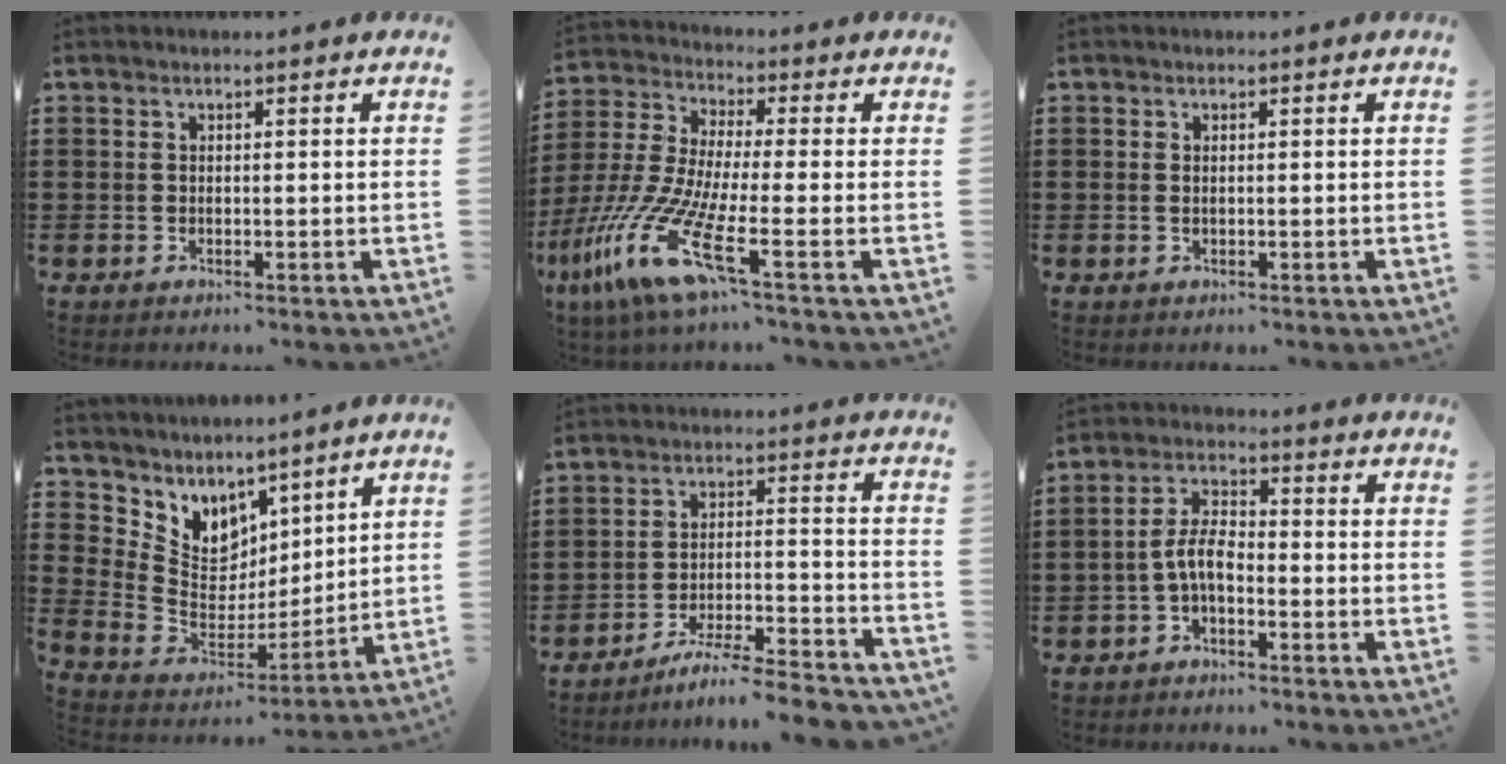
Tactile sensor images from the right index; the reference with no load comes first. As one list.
[{"total": 14.3, "force": [-7.0, 2.5, 12.2], "torque": [-0.296, -0.010, -0.139]}, {"total": 0.6, "force": [0.1, 0.1, 0.6], "torque": [-0.013, 0.000, 0.001]}, {"total": 6.3, "force": [4.6, 4.2, -0.8], "torque": [-0.039, -0.058, 0.086]}, {"total": 7.0, "force": [-6.4, -0.3, 2.7], "torque": [-0.045, -0.007, -0.125]}, {"total": 5.9, "force": [-2.0, 2.6, 5.0], "torque": [-0.117, 0.005, -0.045]}]